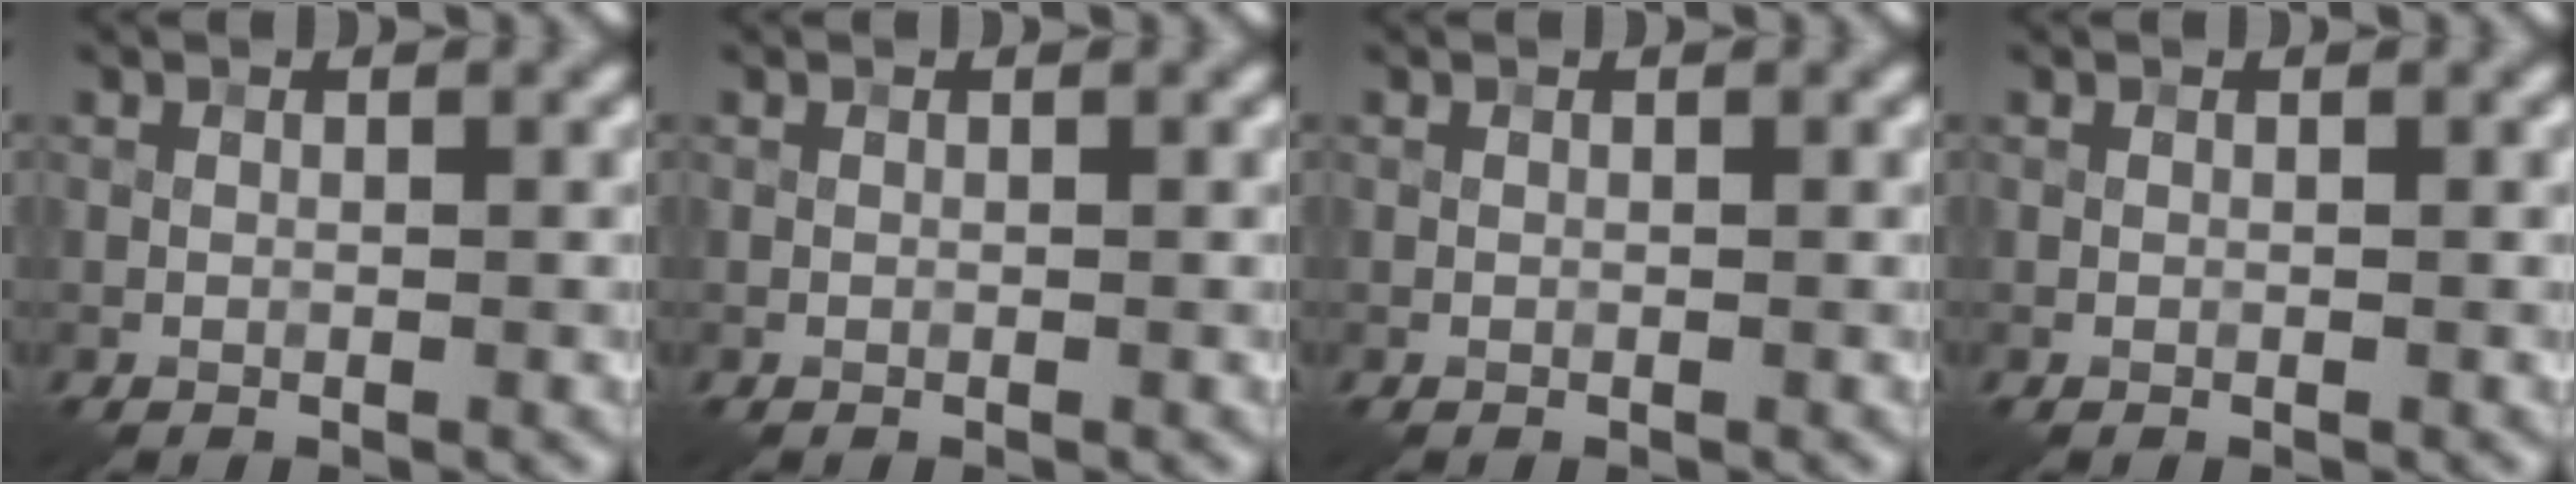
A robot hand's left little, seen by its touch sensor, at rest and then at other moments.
{"total": 0.0}
{"total": 0.0}
{"total": 0.0}